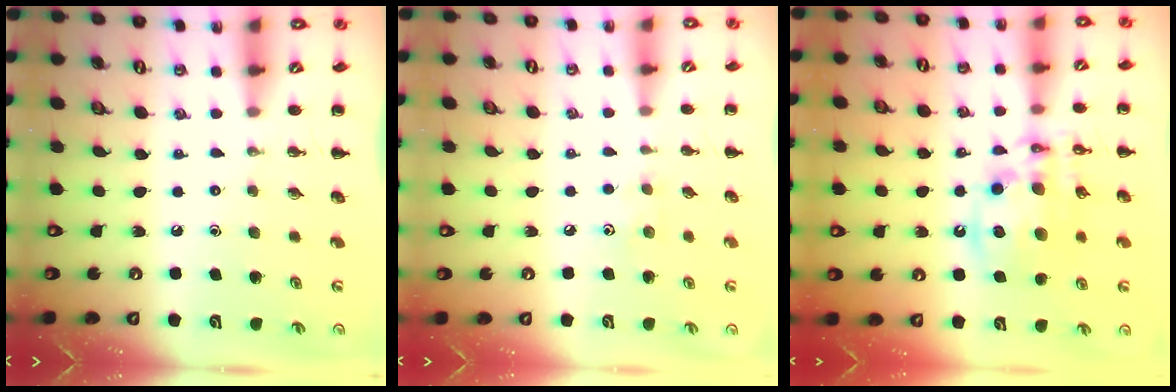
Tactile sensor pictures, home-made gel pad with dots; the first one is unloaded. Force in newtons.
{"total": 5.1, "press": 4.9, "slide": 1.3}
{"total": 13.5, "press": 13.2, "slide": 2.8}